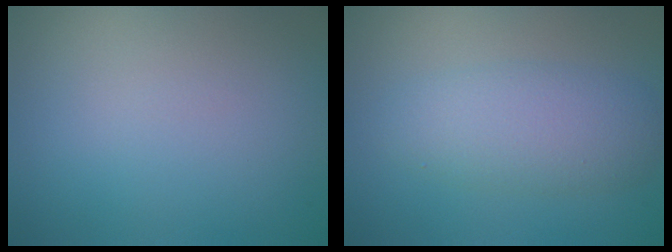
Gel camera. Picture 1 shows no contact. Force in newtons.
{"total": 4.1, "press": 4.1, "slide": 0.1}